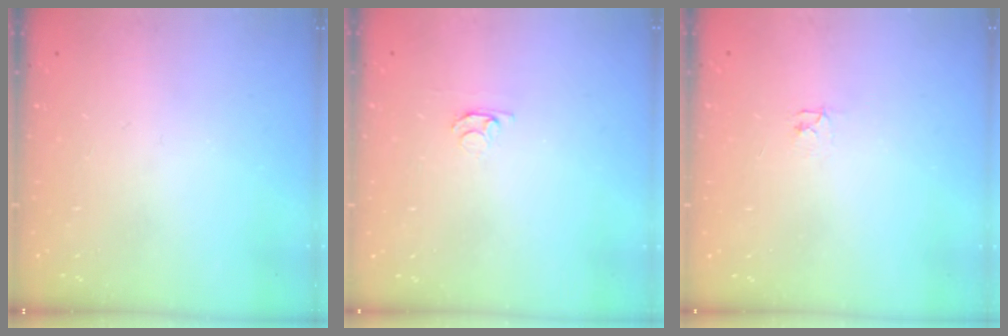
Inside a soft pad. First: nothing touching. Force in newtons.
{"total": 2.1, "press": 2.1, "slide": 0.2}
{"total": 2.1, "press": 2.1, "slide": 0.3}